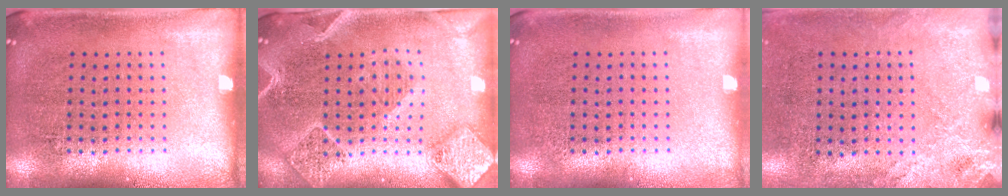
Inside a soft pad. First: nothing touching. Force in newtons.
{"total": 2.5, "press": 2.3, "slide": 1.1}
{"total": 0.0}
{"total": 2.5, "press": 2.1, "slide": 1.4}